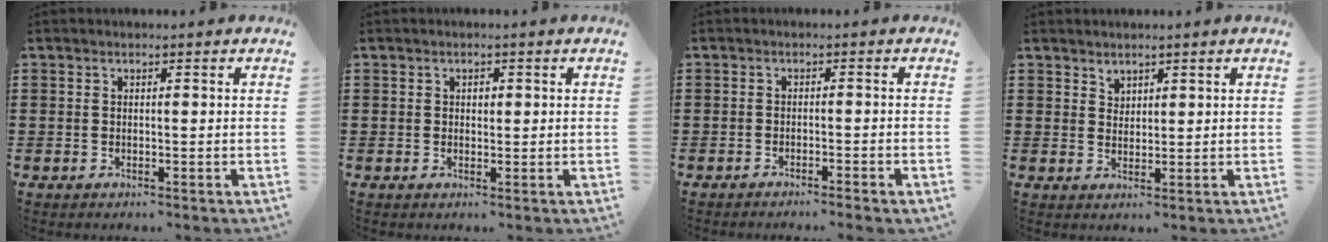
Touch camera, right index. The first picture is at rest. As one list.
[{"total": 1.0, "force": [0.3, 0.7, 0.6], "torque": [-0.012, 0.006, 0.005]}, {"total": 1.5, "force": [-1.4, -0.3, 0.4], "torque": [-0.008, 0.001, -0.027]}, {"total": 1.9, "force": [1.5, 1.0, 0.0], "torque": [-0.005, 0.002, 0.031]}]